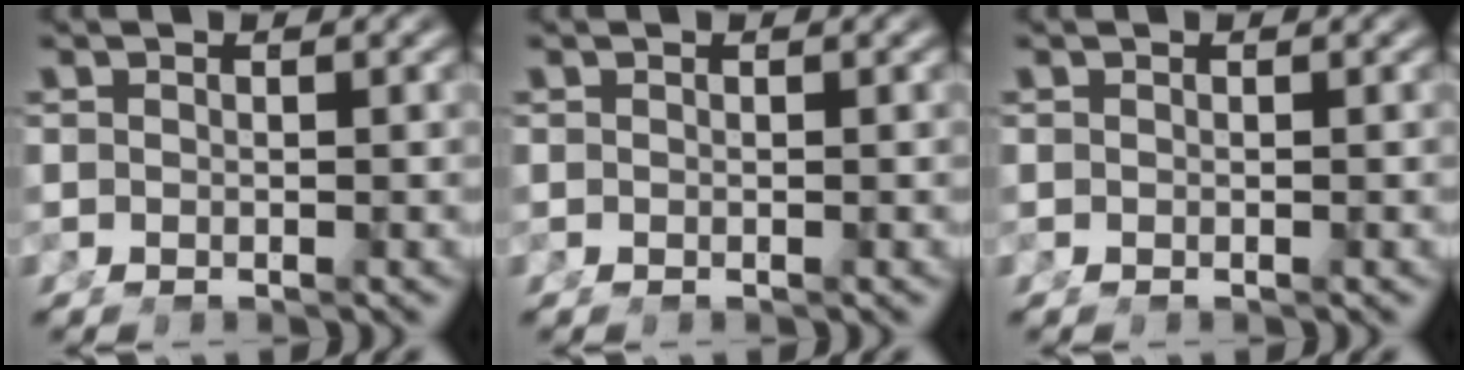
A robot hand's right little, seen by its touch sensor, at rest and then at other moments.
{"total": 0.0}
{"total": 0.0}